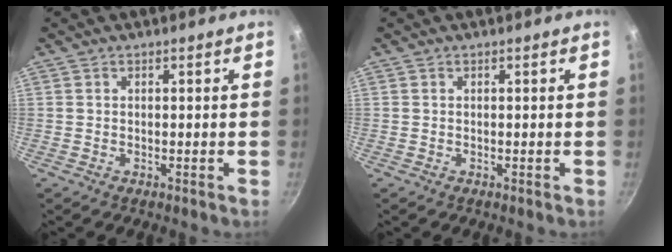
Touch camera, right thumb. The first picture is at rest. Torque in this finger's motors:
{"motor_torque": [0.00, 0.00, -0.02, -0.03, 0.00]}